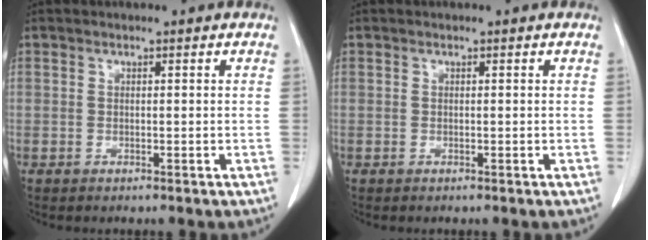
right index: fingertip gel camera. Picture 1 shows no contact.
{"total": 0.0}